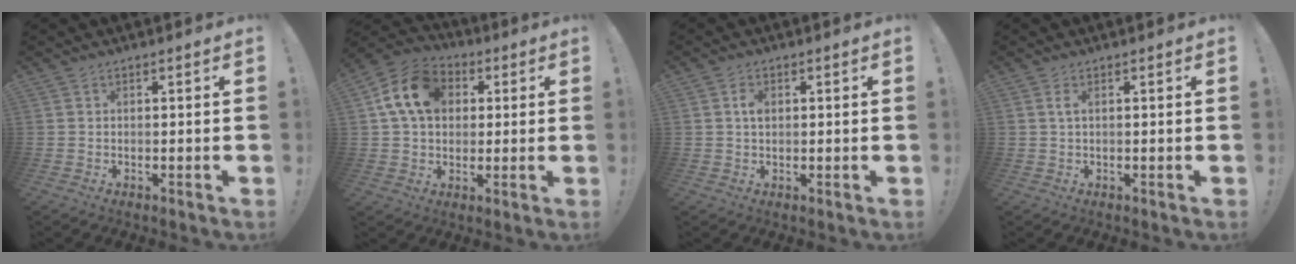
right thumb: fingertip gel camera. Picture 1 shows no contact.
{"total": 15.2, "force": [4.3, 11.6, 8.8], "torque": [-0.144, 0.003, 0.088]}
{"total": 2.7, "force": [0.5, 1.8, 2.0], "torque": [-0.028, 0.002, 0.006]}
{"total": 1.5, "force": [0.4, 0.2, 1.4], "torque": [-0.033, 0.003, 0.007]}